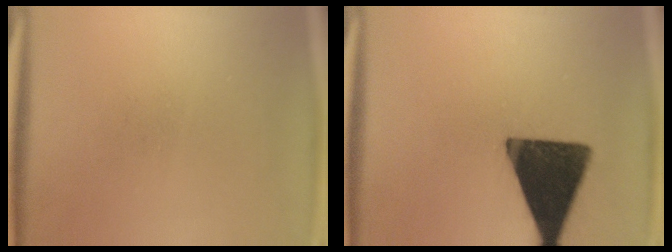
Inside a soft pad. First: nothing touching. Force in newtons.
{"total": 17.1}